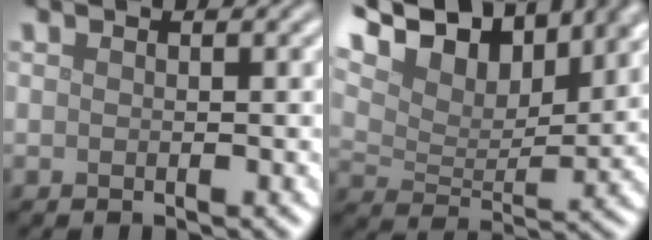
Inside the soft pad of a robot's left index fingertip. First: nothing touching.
{"total": 12.8, "force": [9.3, 5.6, 6.8], "torque": [-0.152, 0.035, 0.128]}